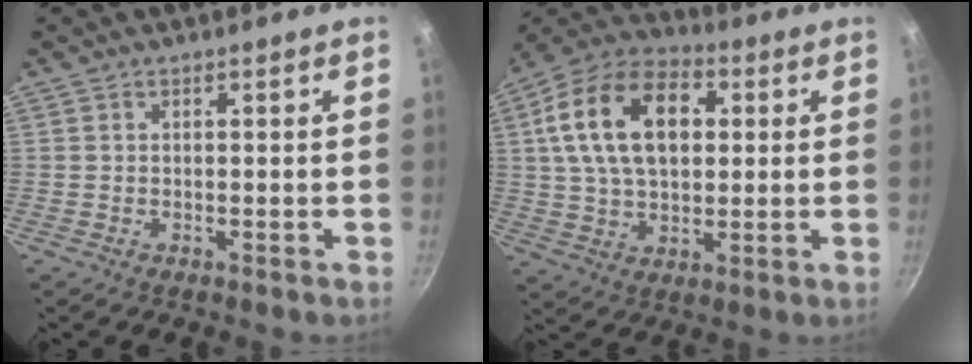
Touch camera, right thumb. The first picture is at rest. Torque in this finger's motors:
{"motor_torque": [0.63, 3.98, 1.27, -0.25, 0.21]}